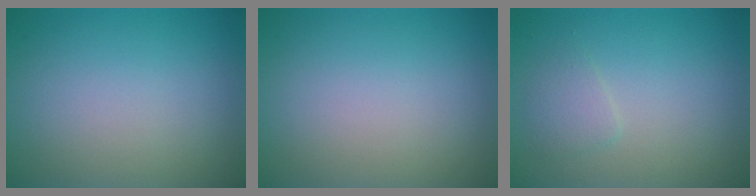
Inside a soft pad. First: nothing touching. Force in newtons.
{"total": 0.0}
{"total": 1.3, "press": 1.3, "slide": 0.1}